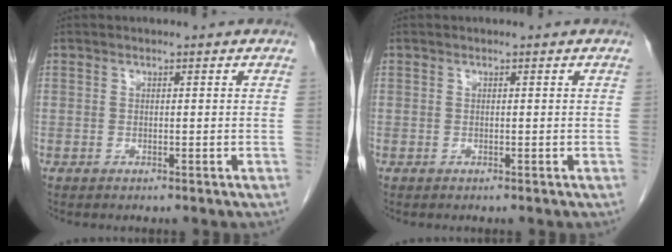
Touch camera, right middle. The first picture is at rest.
{"total": 0.0}